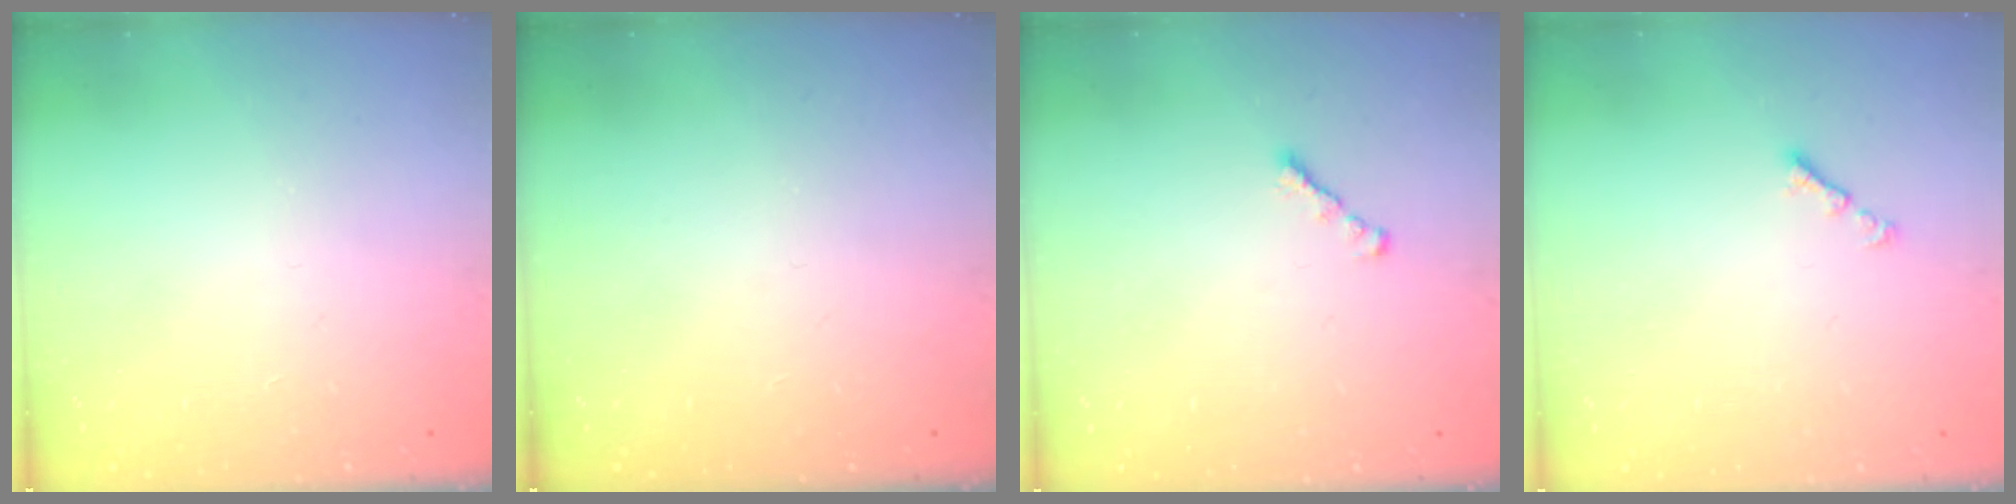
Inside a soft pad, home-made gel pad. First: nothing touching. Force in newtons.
{"total": 0.0}
{"total": 1.8, "press": 1.7, "slide": 0.6}
{"total": 1.3, "press": 1.2, "slide": 0.5}